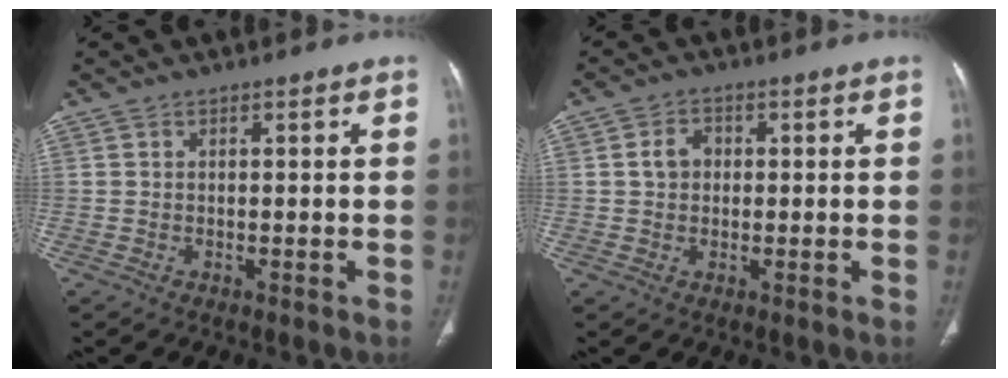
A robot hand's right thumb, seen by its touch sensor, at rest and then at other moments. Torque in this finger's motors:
{"motor_torque": [-0.42, 0.58, -0.27, 0.07, 0.11]}